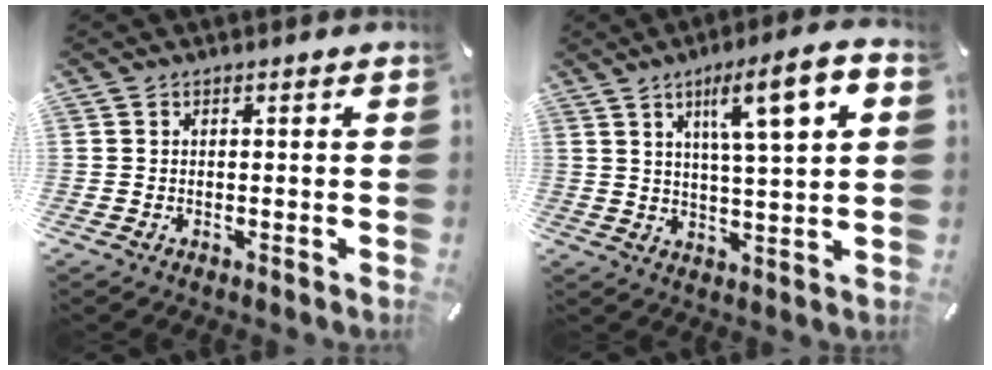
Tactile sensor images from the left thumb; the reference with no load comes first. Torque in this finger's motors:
{"motor_torque": [2.12, 2.28, 1.59, -1.18, 0.55]}